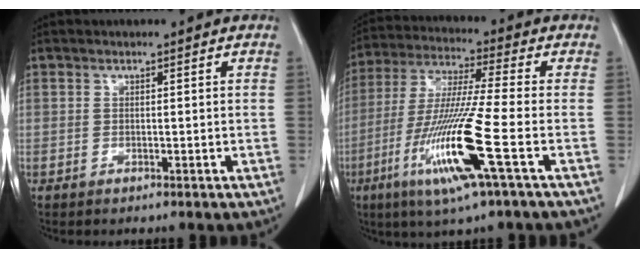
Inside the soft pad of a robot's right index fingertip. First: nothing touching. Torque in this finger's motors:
{"motor_torque": [2.14, 0.00, 1.05, 0.21]}